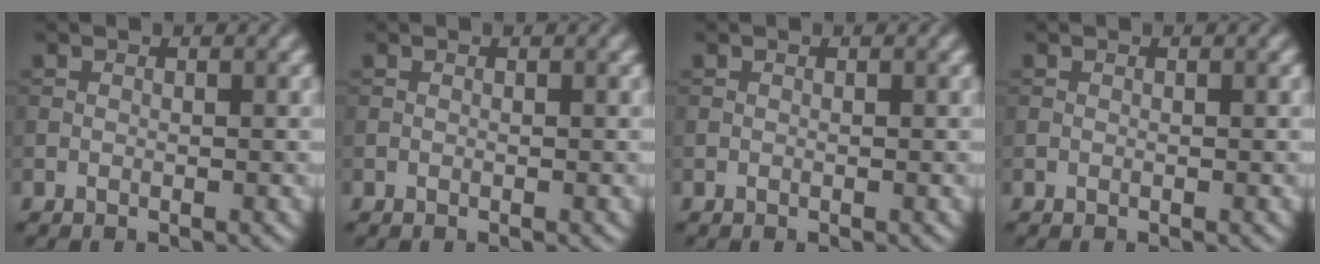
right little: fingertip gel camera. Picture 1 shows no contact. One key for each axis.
{"total": 0.0}
{"total": 0.0}
{"total": 0.0}